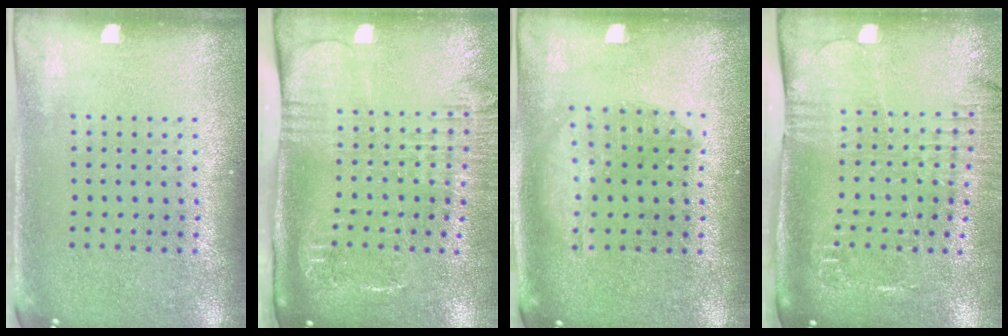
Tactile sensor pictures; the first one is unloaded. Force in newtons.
{"total": 2.6, "press": 2.0, "slide": 1.7}
{"total": 1.4, "press": 1.4, "slide": 0.4}
{"total": 2.1, "press": 1.9, "slide": 0.9}